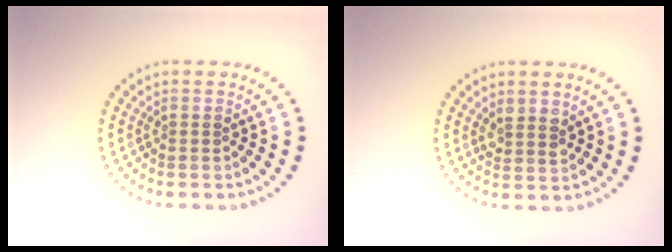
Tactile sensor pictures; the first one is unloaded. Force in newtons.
{"total": 1.7, "press": 1.5, "slide": 0.8}